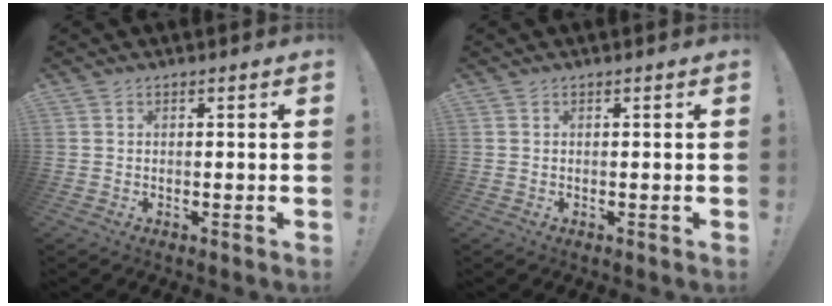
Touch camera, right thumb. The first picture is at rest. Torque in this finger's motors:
{"motor_torque": [-0.09, 0.10, -0.01, 0.00, 0.00]}